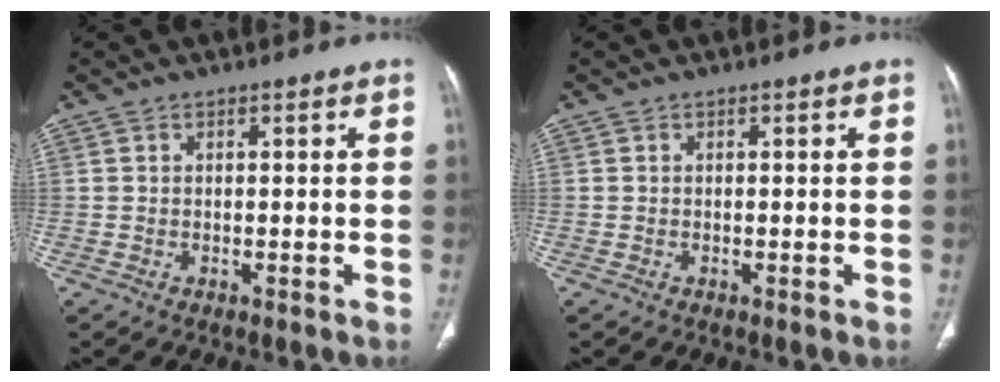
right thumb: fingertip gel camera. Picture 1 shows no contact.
{"total": 0.0}